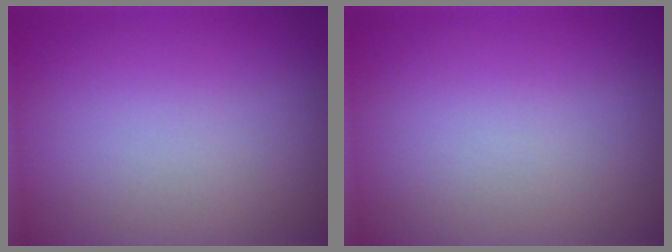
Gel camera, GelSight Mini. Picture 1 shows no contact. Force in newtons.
{"total": 0.0}